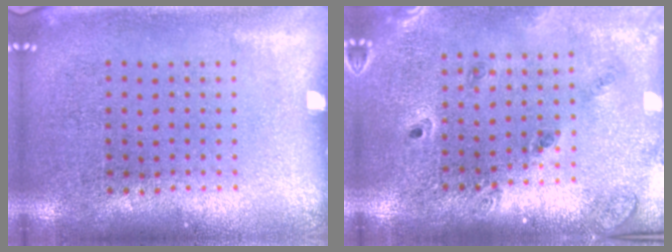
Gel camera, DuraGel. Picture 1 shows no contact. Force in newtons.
{"total": 1.4, "press": 1.3, "slide": 0.3}